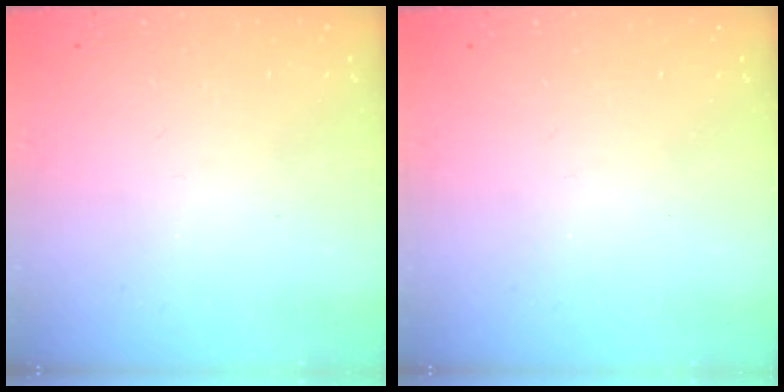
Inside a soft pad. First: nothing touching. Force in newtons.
{"total": 0.0}